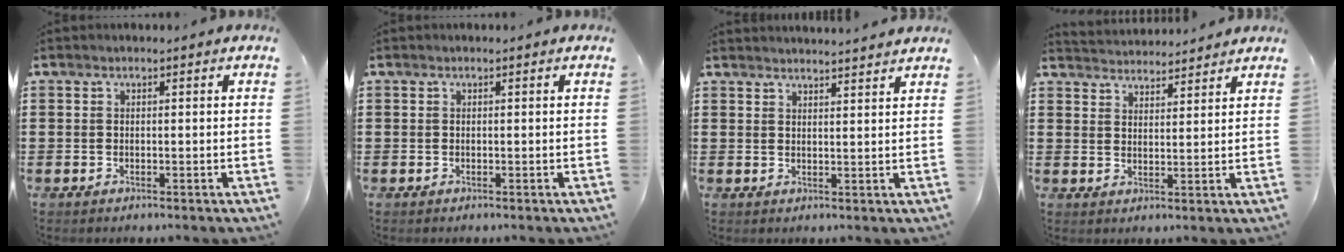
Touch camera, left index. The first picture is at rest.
{"total": 0.0}
{"total": 2.5, "force": [2.5, -0.6, 0.1], "torque": [-0.008, -0.010, 0.048]}
{"total": 3.3, "force": [3.3, 0.1, -0.4], "torque": [-0.003, -0.014, 0.061]}